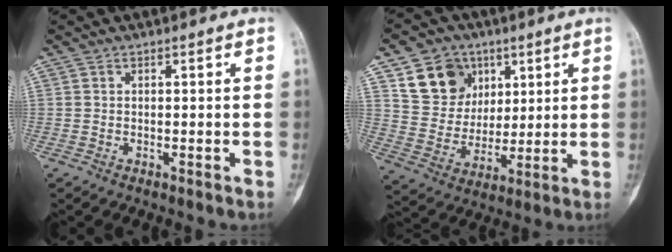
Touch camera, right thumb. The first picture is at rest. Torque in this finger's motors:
{"motor_torque": [-0.30, 1.69, 0.06, 0.17, 0.04]}